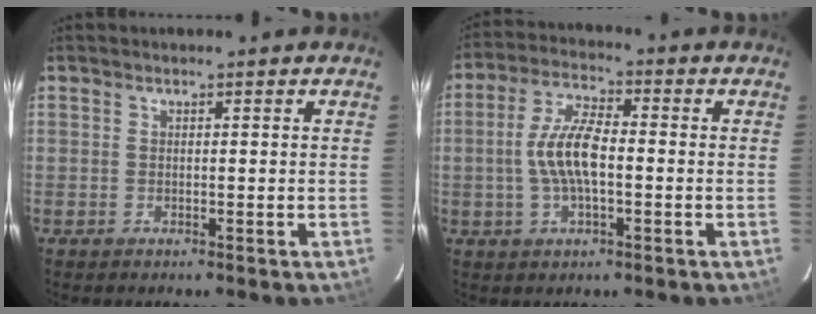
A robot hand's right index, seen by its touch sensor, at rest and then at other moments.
{"total": 8.4, "force": [-1.2, 2.7, 7.8], "torque": [-0.160, 0.009, -0.025]}